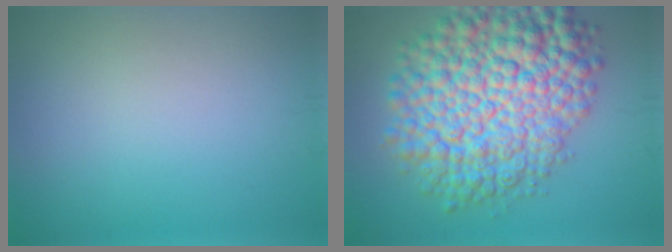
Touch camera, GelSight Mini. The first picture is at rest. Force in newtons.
{"total": 12.7, "press": 12.7, "slide": 0.3}